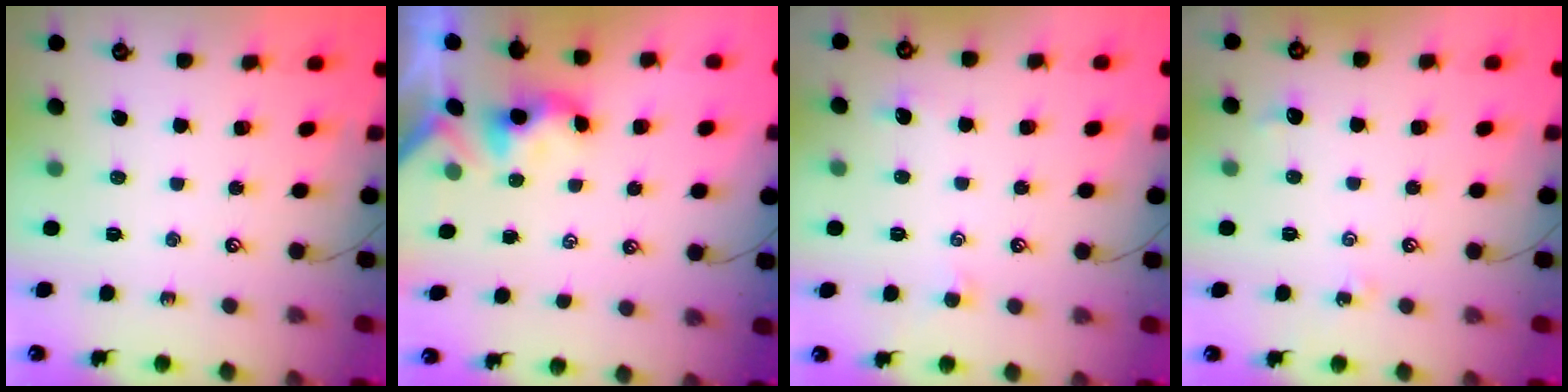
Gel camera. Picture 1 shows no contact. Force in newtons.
{"total": 0.6, "press": 0.5, "slide": 0.4}
{"total": 0.6, "press": 0.5, "slide": 0.4}
{"total": 2.0, "press": 1.9, "slide": 0.5}